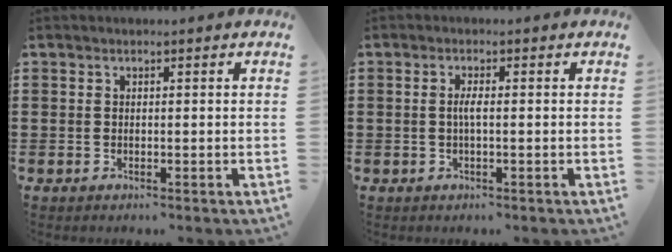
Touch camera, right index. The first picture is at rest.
{"total": 1.9, "force": [-0.2, 0.2, 1.9], "torque": [-0.044, -0.004, -0.007]}